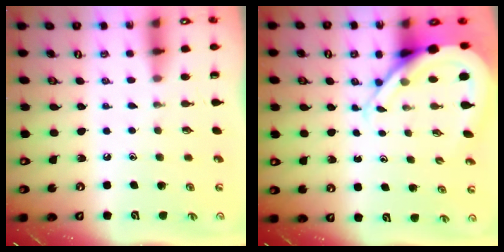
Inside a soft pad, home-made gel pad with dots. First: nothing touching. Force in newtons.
{"total": 9.5, "press": 9.5, "slide": 0.8}